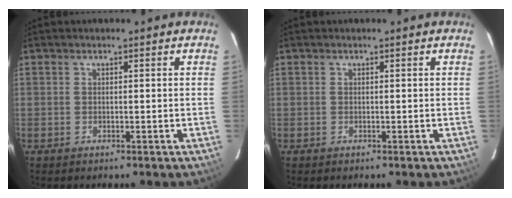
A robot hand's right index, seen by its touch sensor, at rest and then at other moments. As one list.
[{"total": 0.0}]